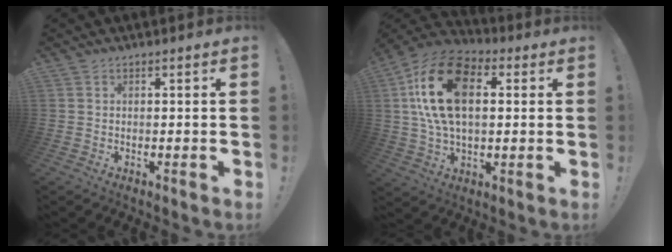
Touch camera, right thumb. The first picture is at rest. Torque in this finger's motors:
{"motor_torque": [1.98, 3.03, 1.62, -0.09, 0.34]}